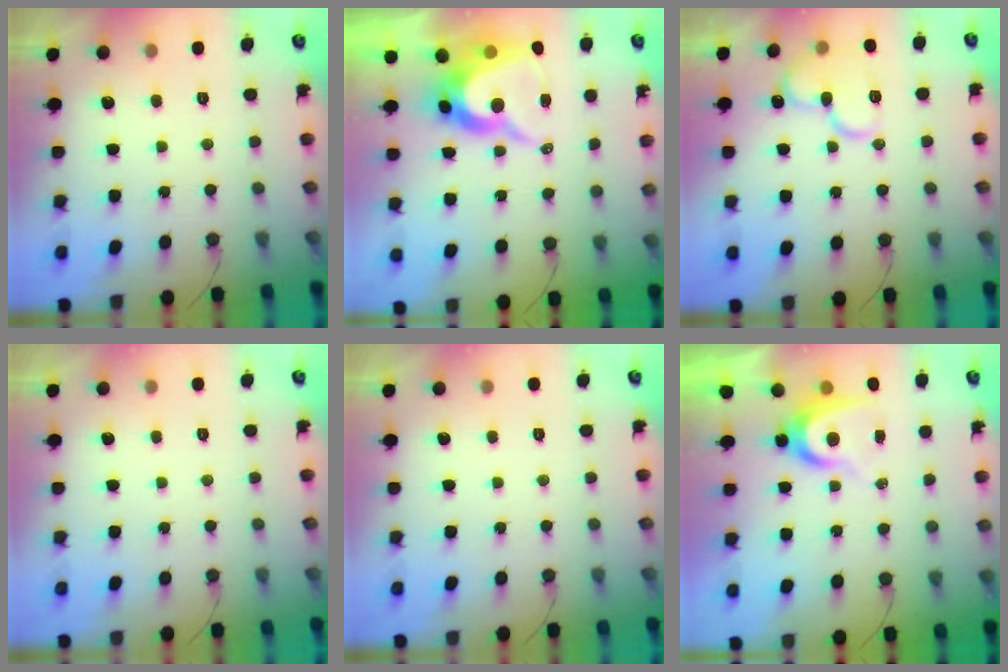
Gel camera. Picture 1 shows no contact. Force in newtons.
{"total": 12.3, "press": 12.2, "slide": 1.0}
{"total": 13.8, "press": 13.7, "slide": 1.4}
{"total": 0.0}
{"total": 0.0}
{"total": 7.2, "press": 7.2, "slide": 0.5}